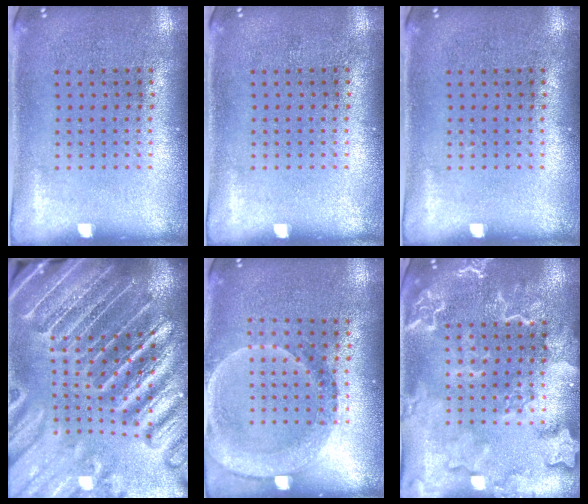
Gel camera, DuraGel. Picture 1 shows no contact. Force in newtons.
{"total": 0.0}
{"total": 0.0}
{"total": 4.7, "press": 4.3, "slide": 1.9}
{"total": 1.6, "press": 1.5, "slide": 0.6}
{"total": 2.8, "press": 2.8, "slide": 0.4}